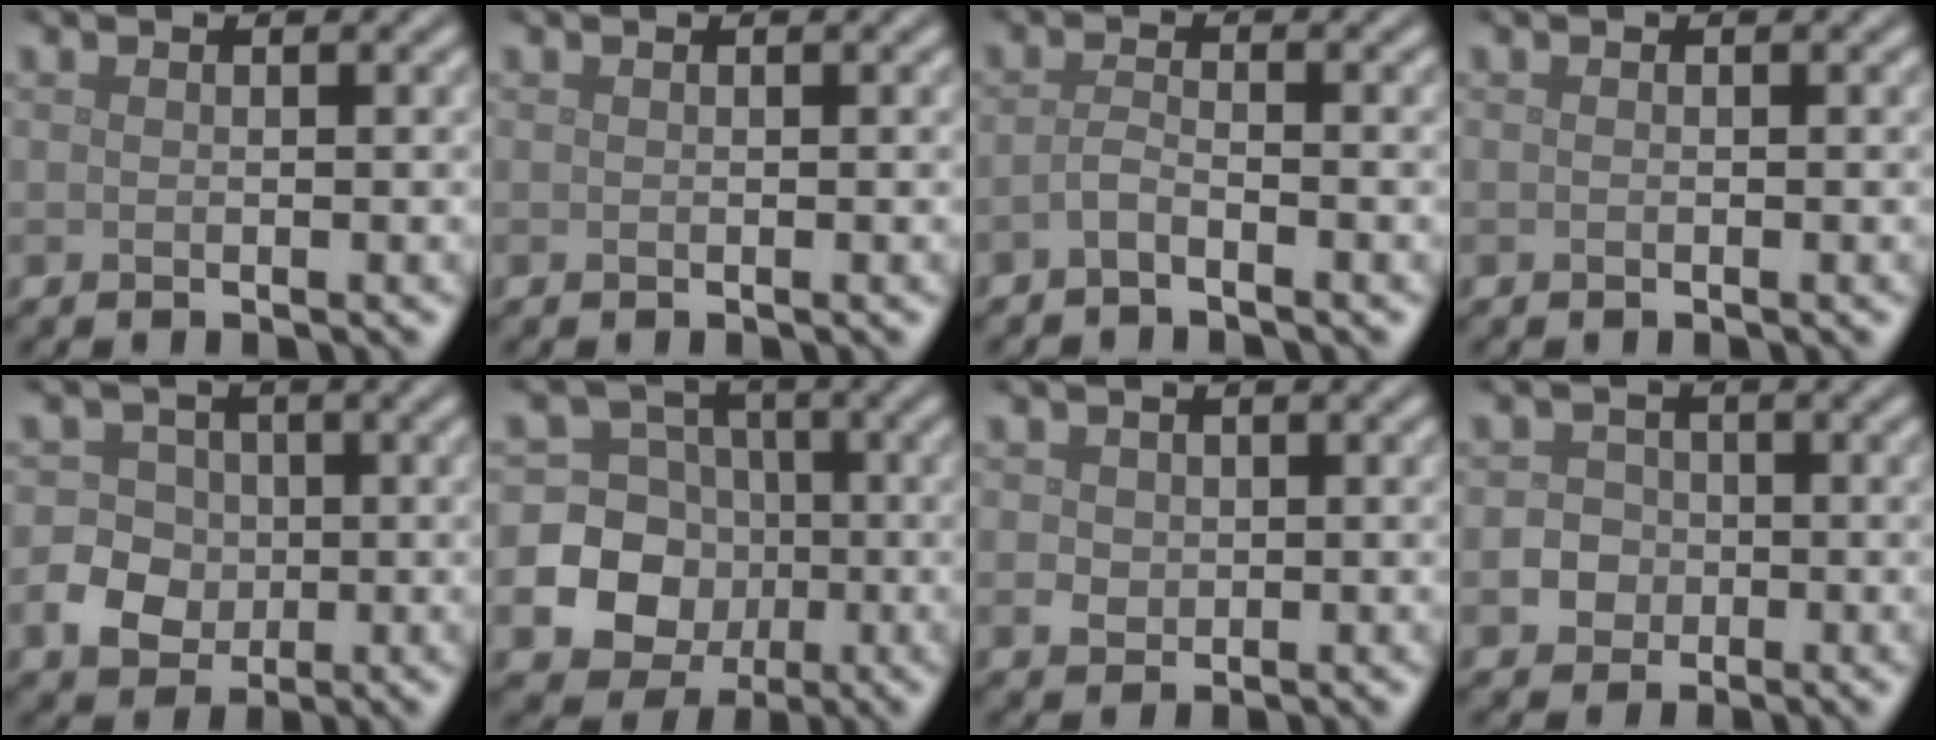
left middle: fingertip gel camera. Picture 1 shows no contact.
{"total": 0.0}
{"total": 1.3, "force": [-0.9, 0.3, 0.9], "torque": [-0.020, 0.002, -0.022]}
{"total": 0.0}
{"total": 4.3, "force": [-0.8, 3.9, 1.5], "torque": [-0.005, 0.004, -0.030]}
{"total": 12.4, "force": [-2.7, 11.7, 3.0], "torque": [-0.088, -0.006, -0.054]}
{"total": 1.3, "force": [0.2, 1.2, 0.5], "torque": [-0.008, -0.006, 0.005]}
{"total": 2.8, "force": [-0.6, 2.6, 0.8], "torque": [0.009, 0.004, -0.025]}